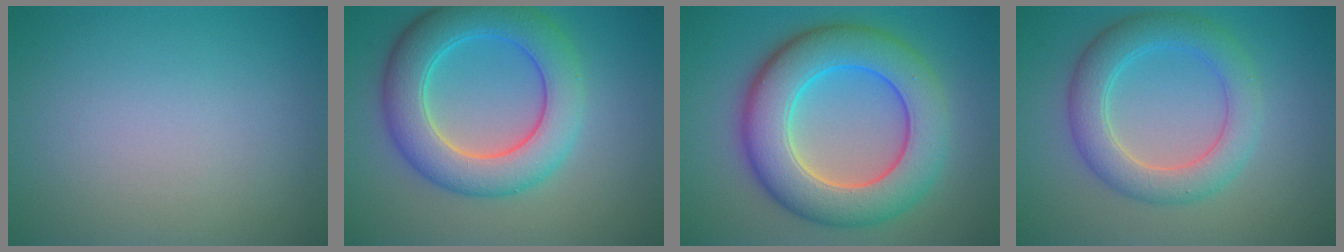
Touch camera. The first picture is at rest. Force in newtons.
{"total": 7.7, "press": 7.7, "slide": 0.3}
{"total": 10.1, "press": 10.0, "slide": 0.4}
{"total": 5.0, "press": 5.0, "slide": 0.1}